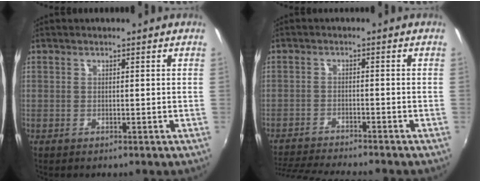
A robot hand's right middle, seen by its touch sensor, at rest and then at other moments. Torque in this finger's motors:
{"motor_torque": [1.06, -1.08, 0.09, 0.06]}